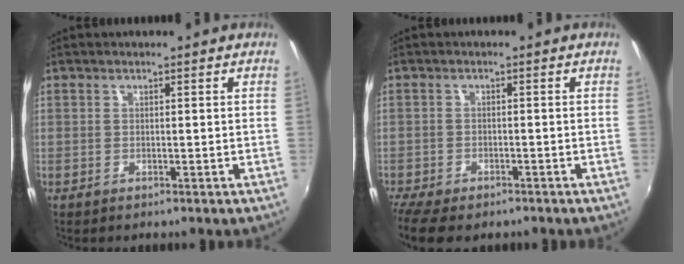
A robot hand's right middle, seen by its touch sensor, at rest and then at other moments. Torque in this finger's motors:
{"motor_torque": [1.09, -1.05, 0.20, 0.15]}